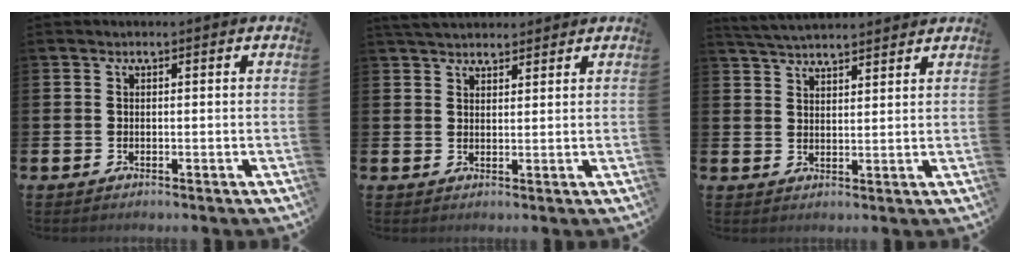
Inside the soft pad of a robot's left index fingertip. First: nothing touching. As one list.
[{"total": 3.5, "force": [3.4, 0.9, 0.6], "torque": [-0.013, -0.012, 0.062]}, {"total": 4.2, "force": [4.2, 0.3, 0.4], "torque": [-0.016, -0.021, 0.076]}]